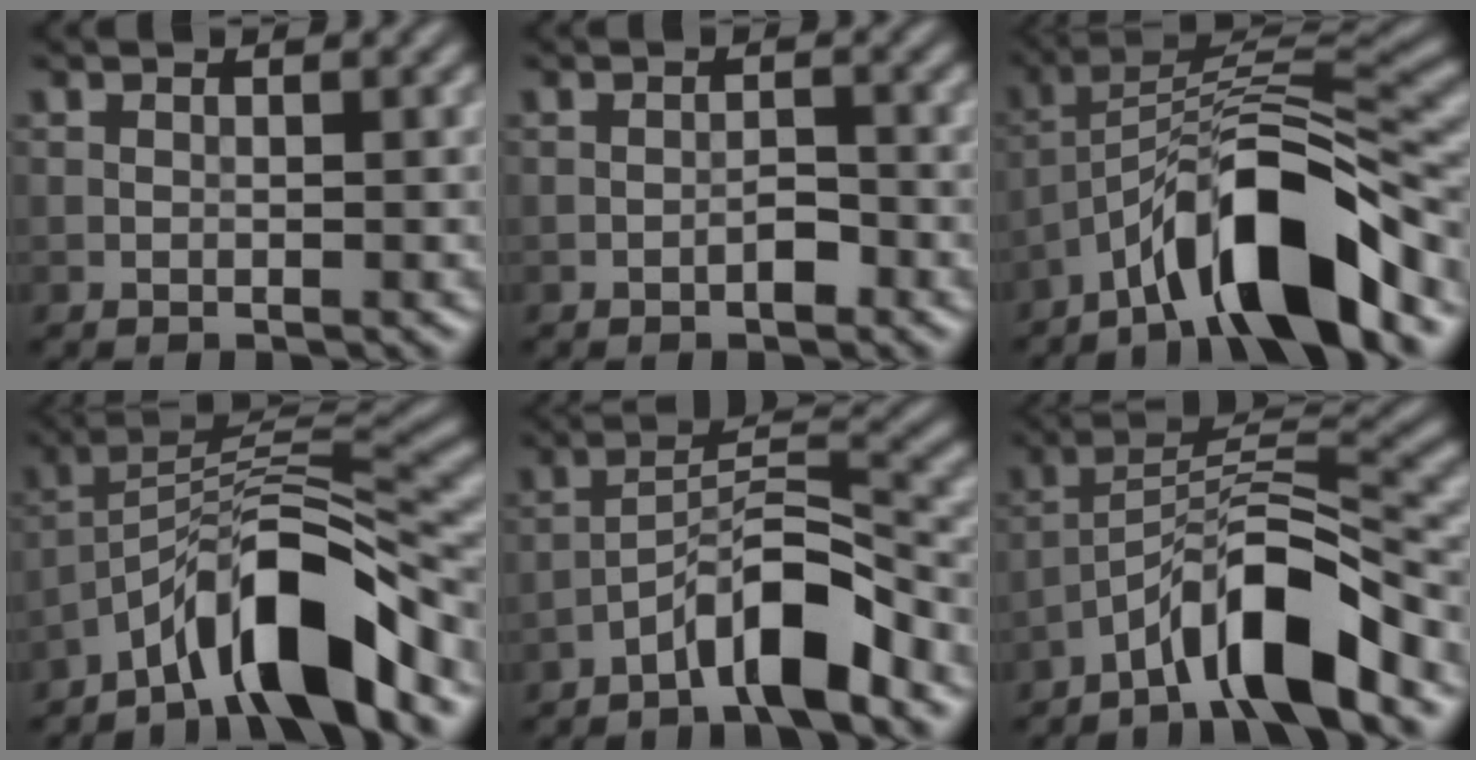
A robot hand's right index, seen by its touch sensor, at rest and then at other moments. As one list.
[{"total": 1.3, "force": [-0.8, 0.5, 1.0], "torque": [-0.015, 0.003, -0.014]}, {"total": 10.9, "force": [-6.7, 2.6, 8.2], "torque": [-0.131, 0.017, -0.122]}, {"total": 10.0, "force": [-6.6, 2.2, 7.2], "torque": [-0.113, 0.018, -0.119]}, {"total": 6.7, "force": [-4.4, 1.4, 4.9], "torque": [-0.084, 0.014, -0.079]}, {"total": 8.8, "force": [-5.7, 1.8, 6.5], "torque": [-0.110, 0.016, -0.104]}]